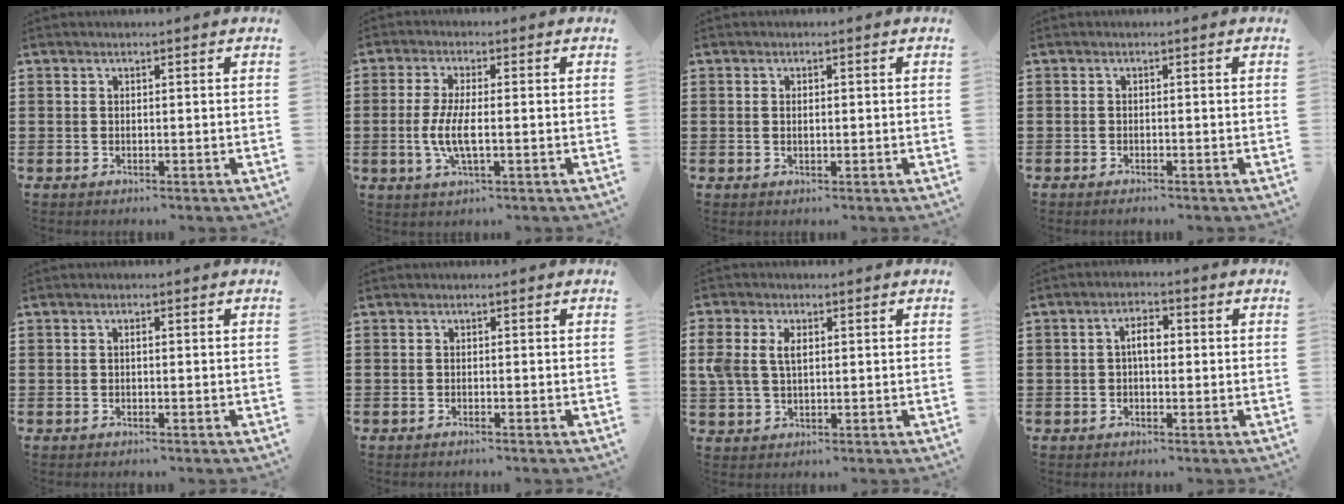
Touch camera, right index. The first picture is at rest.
{"total": 5.6, "force": [-1.0, 1.6, 5.2], "torque": [-0.118, -0.005, -0.027]}
{"total": 1.0, "force": [0.1, 0.5, 0.9], "torque": [-0.018, 0.006, -0.001]}
{"total": 0.6, "force": [-0.6, 0.0, 0.1], "torque": [-0.003, -0.002, -0.013]}
{"total": 0.5, "force": [-0.1, 0.1, 0.5], "torque": [-0.010, -0.003, -0.002]}
{"total": 0.5, "force": [-0.4, 0.0, 0.2], "torque": [-0.005, -0.002, -0.009]}
{"total": 4.3, "force": [1.2, 2.7, 3.2], "torque": [-0.080, 0.008, 0.017]}
{"total": 3.2, "force": [0.0, 1.3, 2.9], "torque": [-0.054, 0.007, -0.002]}